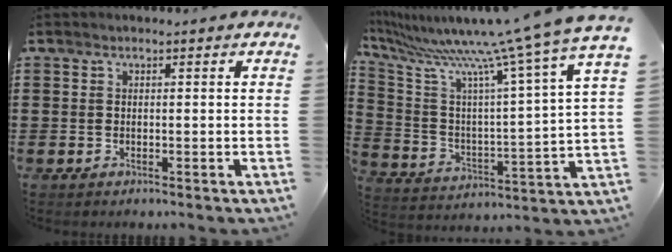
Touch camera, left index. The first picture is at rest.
{"total": 12.3, "force": [10.9, -1.0, 5.5], "torque": [-0.137, -0.094, 0.169]}